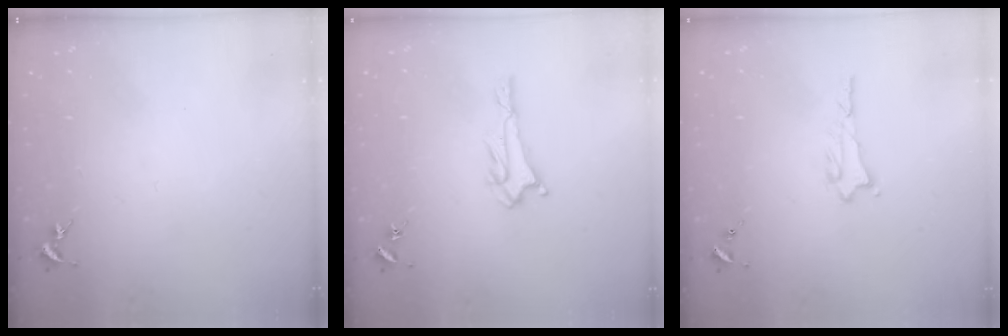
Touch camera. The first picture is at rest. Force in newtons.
{"total": 1.7, "press": 1.7, "slide": 0.2}
{"total": 1.0, "press": 1.0, "slide": 0.1}